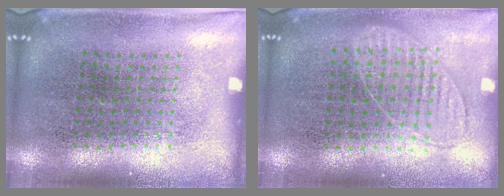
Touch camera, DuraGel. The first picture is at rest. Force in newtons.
{"total": 0.9, "press": 0.8, "slide": 0.3}